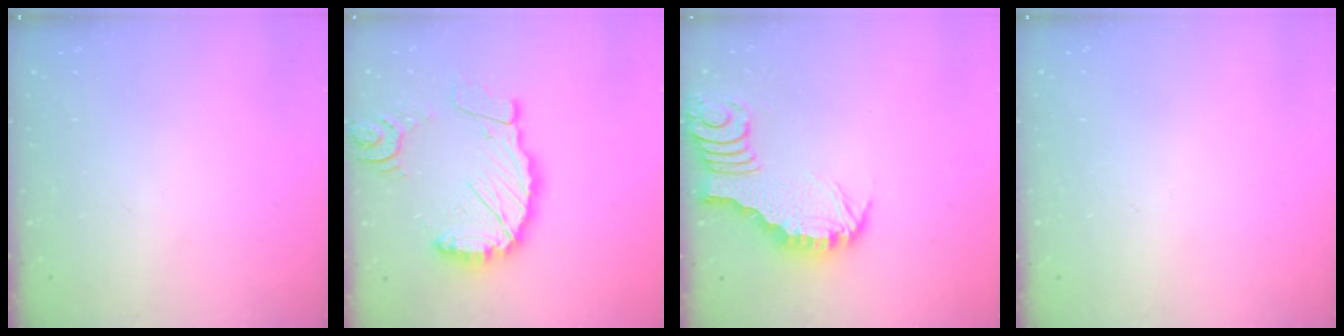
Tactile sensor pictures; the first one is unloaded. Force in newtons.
{"total": 18.1, "press": 17.9, "slide": 2.5}
{"total": 3.0, "press": 3.0, "slide": 0.3}
{"total": 0.0}